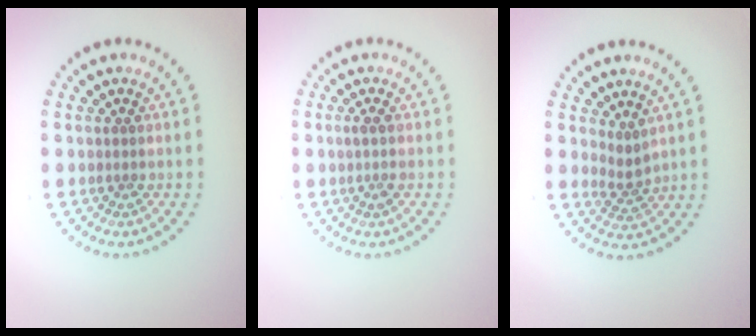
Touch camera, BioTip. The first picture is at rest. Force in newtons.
{"total": 1.2, "press": 1.0, "slide": 0.6}
{"total": 2.0, "press": 1.3, "slide": 1.5}